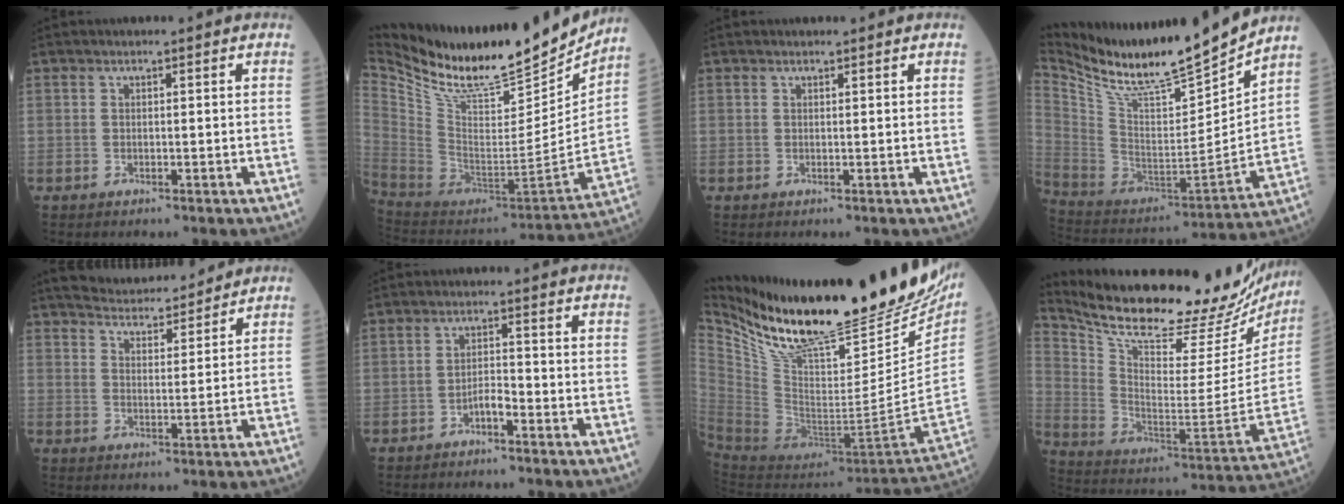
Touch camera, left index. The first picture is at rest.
{"total": 25.5, "force": [22.1, 5.2, 11.6], "torque": [-0.219, -0.050, 0.362]}
{"total": 0.0}
{"total": 19.2, "force": [17.3, 0.4, 8.2], "torque": [-0.168, -0.049, 0.307]}
{"total": 10.8, "force": [10.1, 2.0, 3.3], "torque": [-0.053, 0.010, 0.154]}
{"total": 2.6, "force": [-2.1, 0.5, 1.4], "torque": [-0.024, -0.001, -0.039]}
{"total": 33.2, "force": [25.6, 7.6, 19.7], "torque": [-0.335, -0.077, 0.392]}
{"total": 31.2, "force": [26.5, 7.2, 14.7], "torque": [-0.257, -0.063, 0.367]}